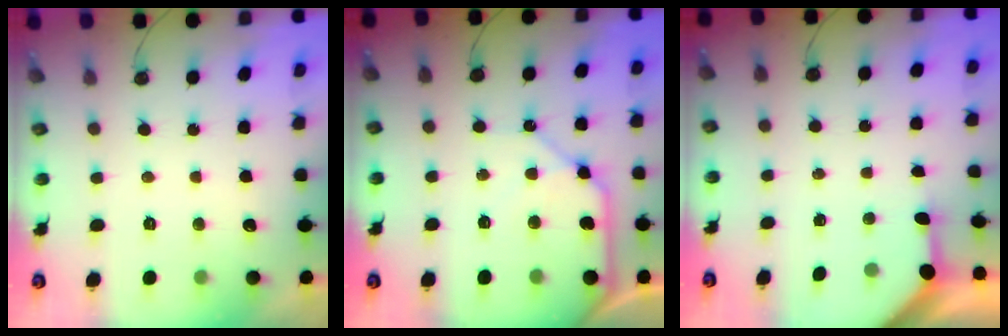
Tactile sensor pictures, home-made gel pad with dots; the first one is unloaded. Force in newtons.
{"total": 10.3, "press": 10.2, "slide": 1.2}
{"total": 2.9, "press": 2.8, "slide": 0.3}